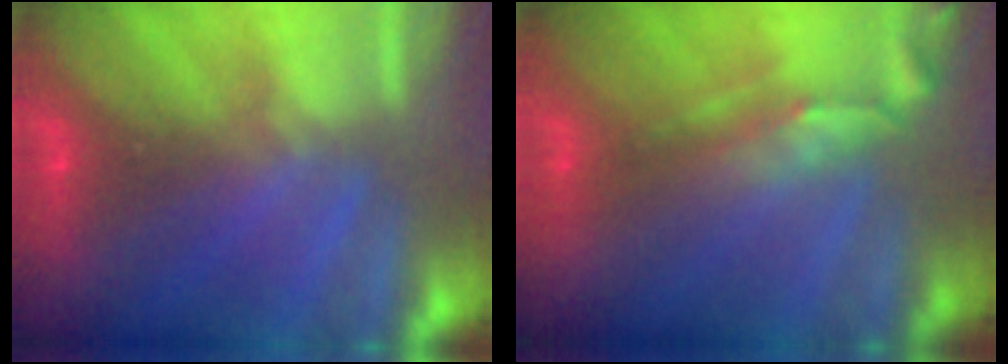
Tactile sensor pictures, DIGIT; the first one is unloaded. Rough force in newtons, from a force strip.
{"total": 2.8}